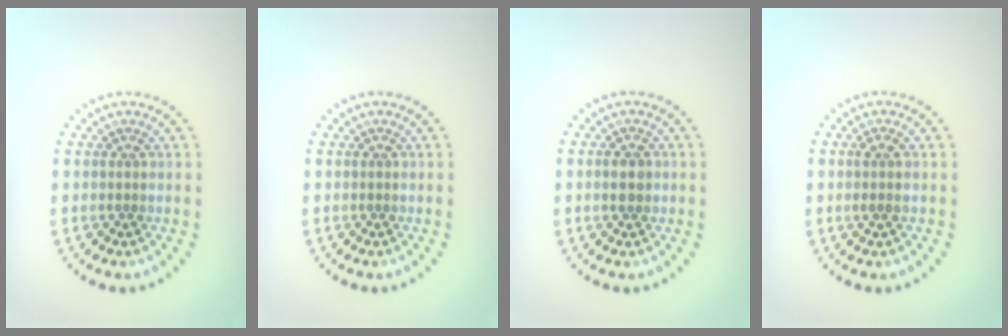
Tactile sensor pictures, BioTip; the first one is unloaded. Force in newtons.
{"total": 0.0}
{"total": 2.0, "press": 2.0, "slide": 0.2}
{"total": 1.2, "press": 1.0, "slide": 0.6}